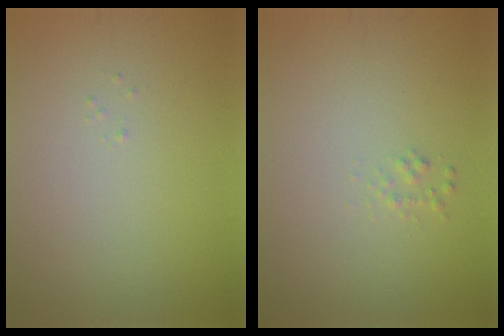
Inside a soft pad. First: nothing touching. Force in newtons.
{"total": 0.7, "press": 0.7, "slide": 0.0}